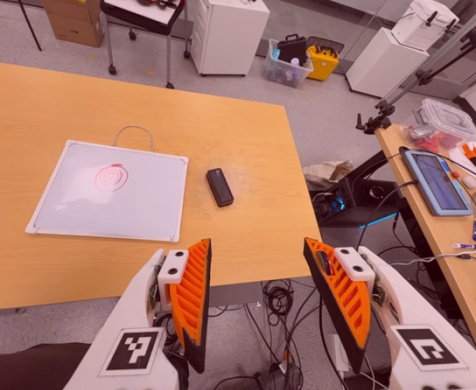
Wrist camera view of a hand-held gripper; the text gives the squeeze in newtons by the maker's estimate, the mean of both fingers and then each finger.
{"total": 0.0}